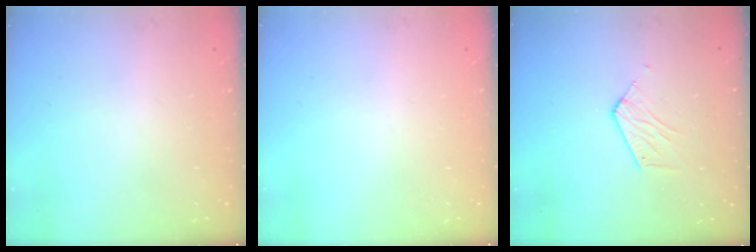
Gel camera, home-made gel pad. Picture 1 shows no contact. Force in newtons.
{"total": 0.0}
{"total": 5.3, "press": 5.3, "slide": 0.4}